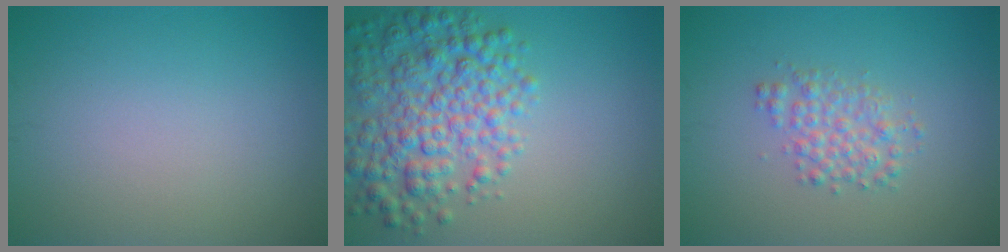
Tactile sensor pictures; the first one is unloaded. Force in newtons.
{"total": 6.7, "press": 6.7, "slide": 0.2}
{"total": 2.6, "press": 2.6, "slide": 0.0}